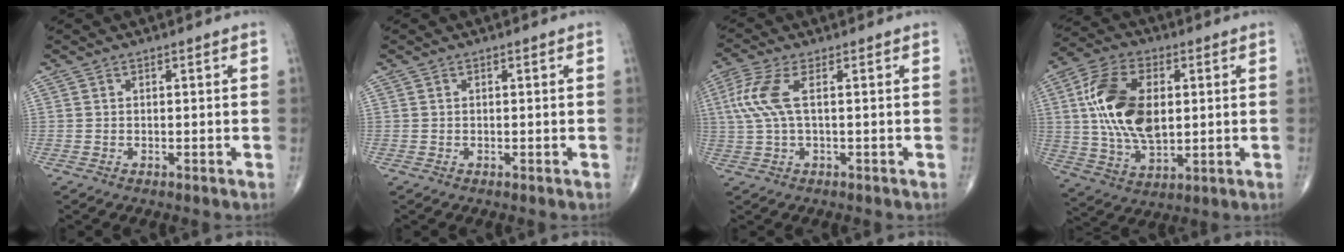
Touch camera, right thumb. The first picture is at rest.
{"total": 0.0}
{"total": 6.9, "force": [1.2, 2.2, 6.4], "torque": [-0.187, 0.015, 0.025]}
{"total": 17.1, "force": [2.5, 9.7, 13.9], "torque": [-0.261, -0.001, 0.049]}